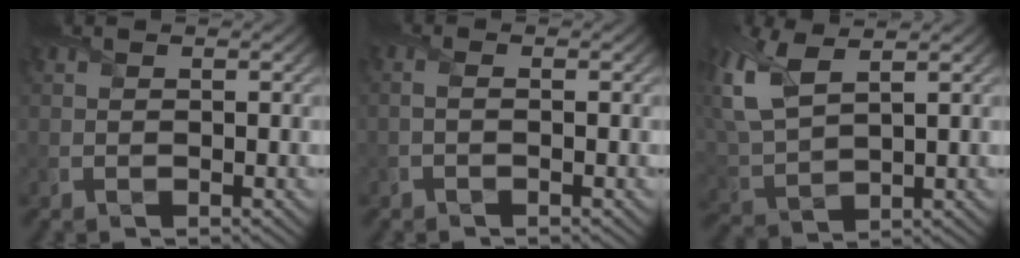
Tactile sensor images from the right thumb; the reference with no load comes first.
{"total": 1.0, "force": [-0.4, 0.2, 0.9], "torque": [-0.020, 0.001, -0.011]}
{"total": 8.9, "force": [4.4, 4.0, 6.6], "torque": [-0.189, 0.008, 0.091]}